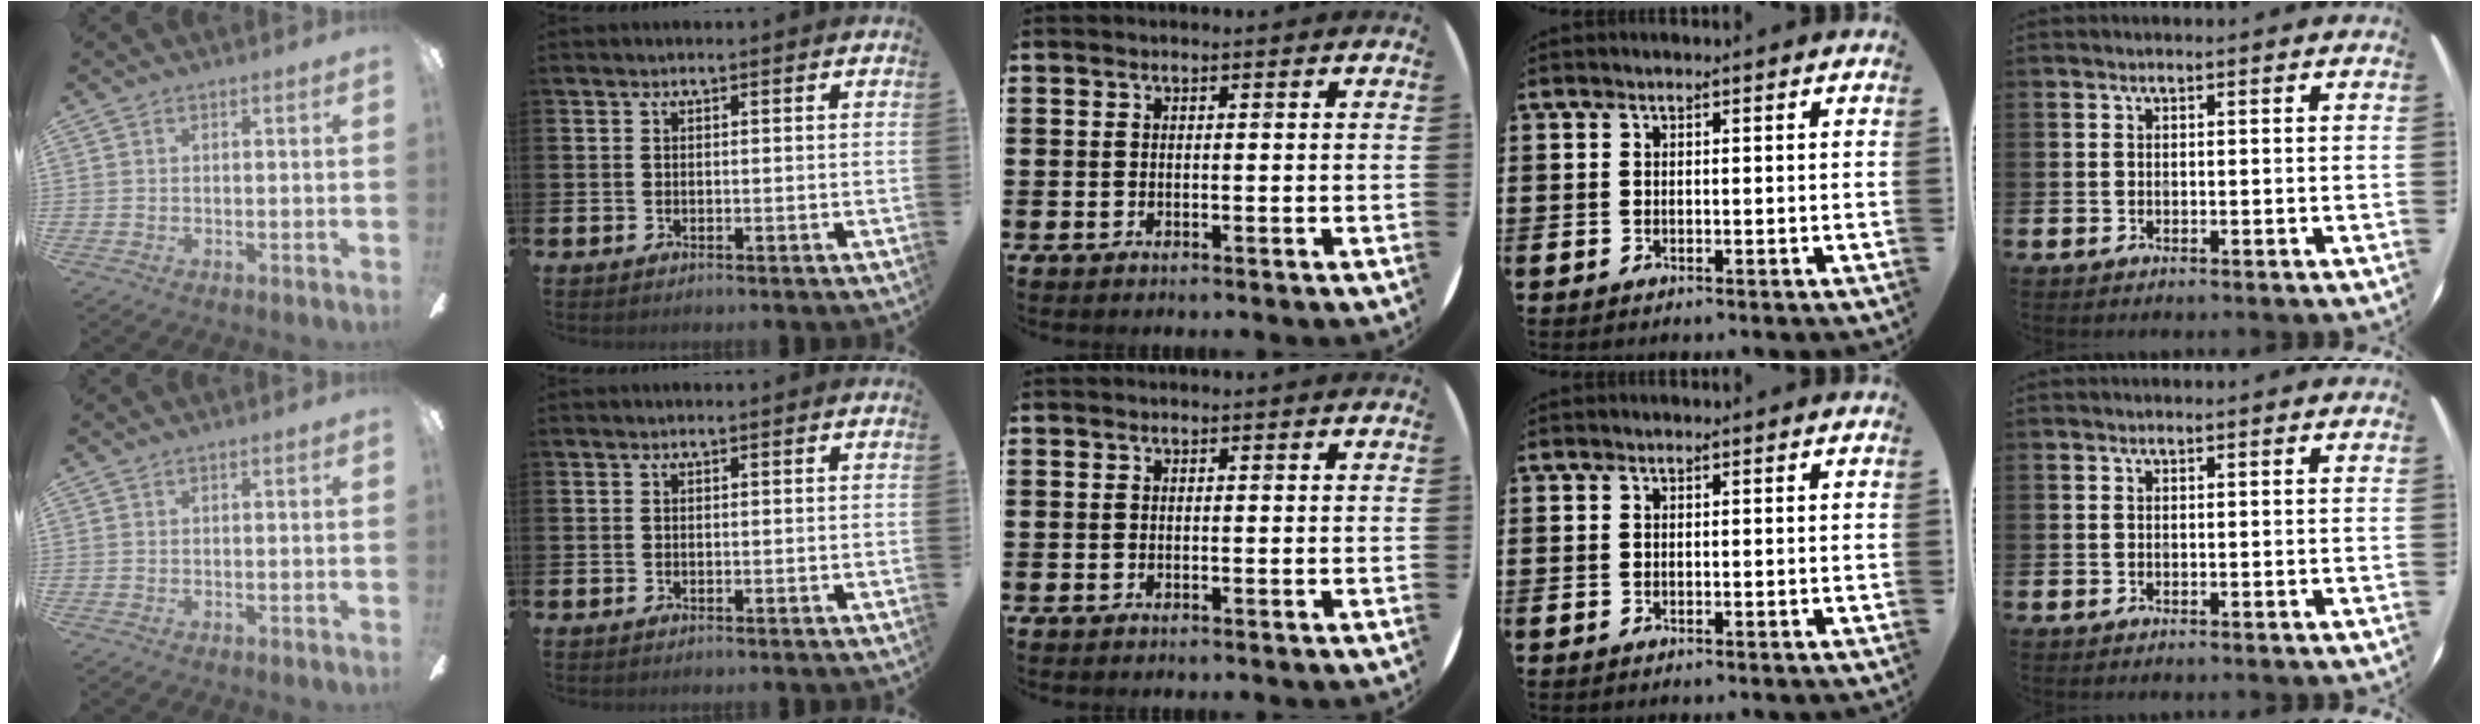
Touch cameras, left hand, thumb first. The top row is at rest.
{}